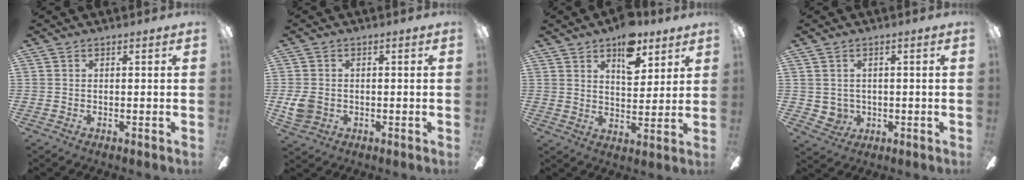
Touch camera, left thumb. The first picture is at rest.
{"total": 5.2, "force": [-0.5, 4.4, 2.7], "torque": [-0.052, 0.005, -0.007]}
{"total": 10.9, "force": [6.8, 5.8, 6.3], "torque": [-0.075, -0.026, 0.115]}
{"total": 3.4, "force": [1.0, 3.2, 0.7], "torque": [-0.029, 0.000, 0.019]}